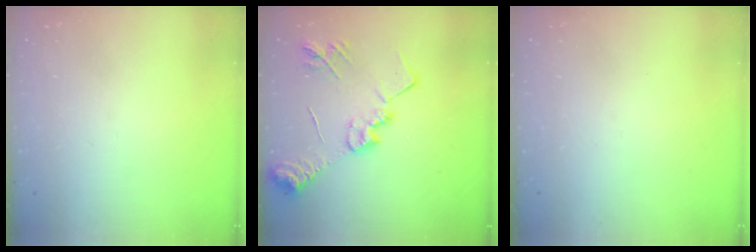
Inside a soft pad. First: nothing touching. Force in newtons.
{"total": 16.1, "press": 16.1, "slide": 1.0}
{"total": 0.0}